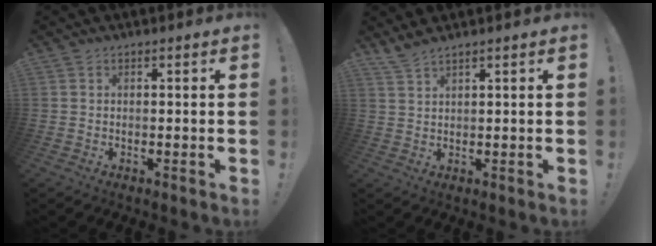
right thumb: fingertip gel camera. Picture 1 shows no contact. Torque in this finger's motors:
{"motor_torque": [-0.01, -0.01, 0.47, -0.12, 0.00]}